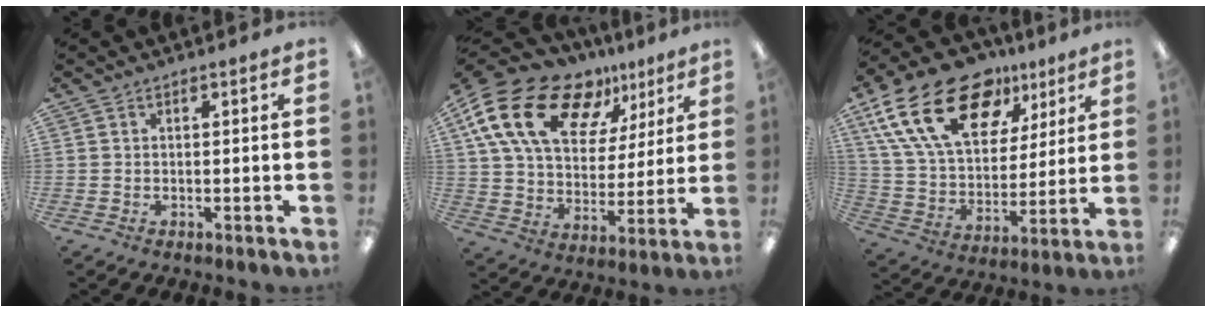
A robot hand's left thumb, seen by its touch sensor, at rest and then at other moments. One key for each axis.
{"total": 21.3, "fx": 11.7, "fy": 12.5, "fz": 12.7, "tx": -0.243, "ty": -0.049, "tz": 0.214}
{"total": 24.0, "fx": 13.1, "fy": 13.7, "fz": 14.8, "tx": -0.279, "ty": -0.057, "tz": 0.233}